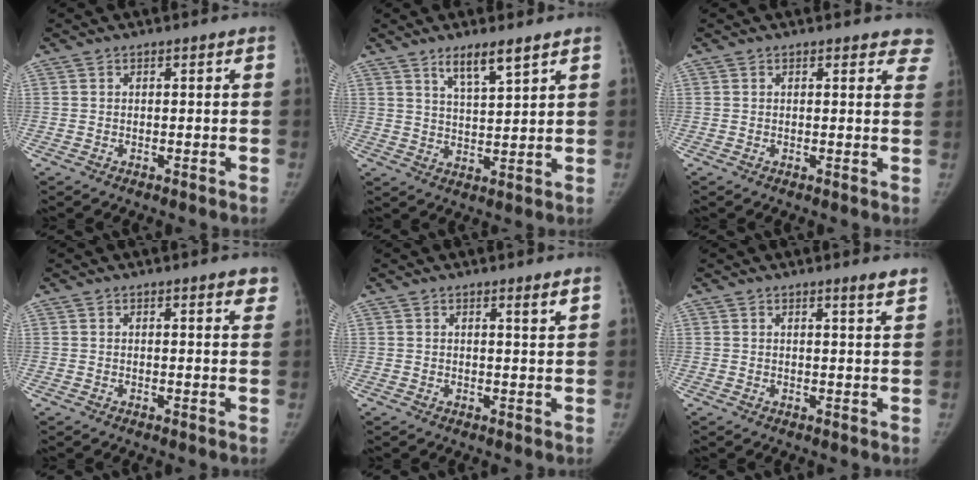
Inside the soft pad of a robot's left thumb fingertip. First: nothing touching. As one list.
[{"total": 6.0, "force": [4.2, 1.1, 4.2], "torque": [-0.069, -0.031, 0.077]}, {"total": 4.7, "force": [4.1, 1.8, 1.4], "torque": [0.021, -0.017, 0.027]}, {"total": 2.8, "force": [2.0, 0.8, 1.9], "torque": [-0.007, -0.006, 0.019]}, {"total": 2.0, "force": [1.4, -0.1, 1.5], "torque": [-0.021, -0.013, 0.021]}, {"total": 2.5, "force": [2.0, -0.1, 1.5], "torque": [-0.019, -0.016, 0.028]}]